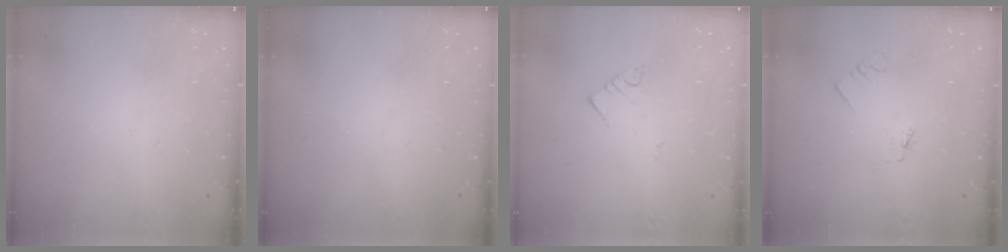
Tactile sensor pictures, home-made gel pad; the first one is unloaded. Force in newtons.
{"total": 0.0}
{"total": 2.7, "press": 2.7, "slide": 0.3}
{"total": 0.0}